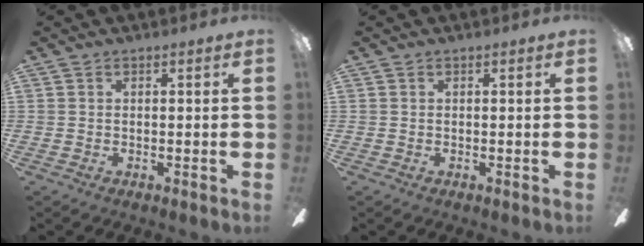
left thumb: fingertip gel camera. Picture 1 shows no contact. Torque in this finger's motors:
{"motor_torque": [0.00, 0.00, 0.00, 0.00, 0.00]}